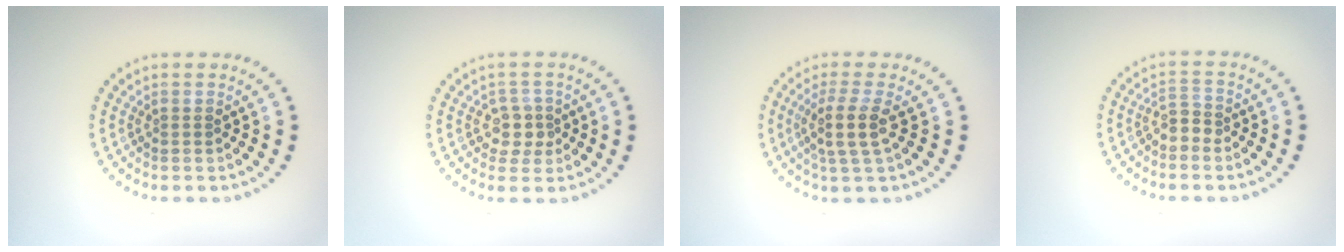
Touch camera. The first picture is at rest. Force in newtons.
{"total": 2.3, "press": 2.0, "slide": 1.1}
{"total": 2.9, "press": 2.3, "slide": 1.7}
{"total": 1.5, "press": 1.3, "slide": 0.8}